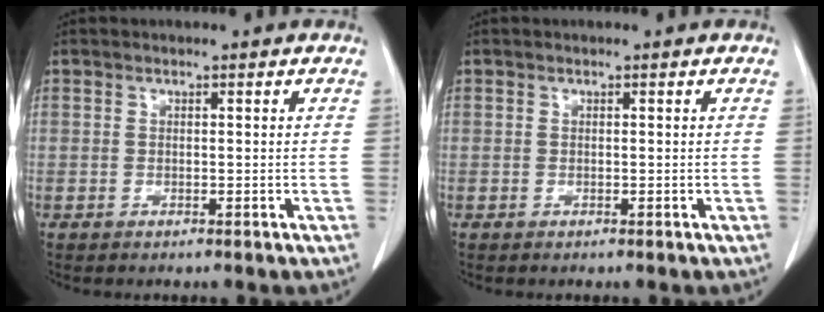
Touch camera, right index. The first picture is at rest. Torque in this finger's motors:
{"motor_torque": [0.05, -0.05, 0.00, 0.00]}